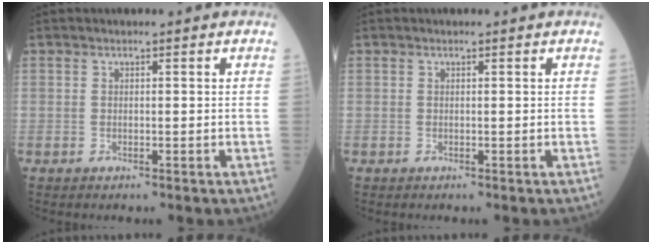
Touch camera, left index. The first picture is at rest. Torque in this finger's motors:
{"motor_torque": [0.00, 0.00, -0.01, 0.00]}